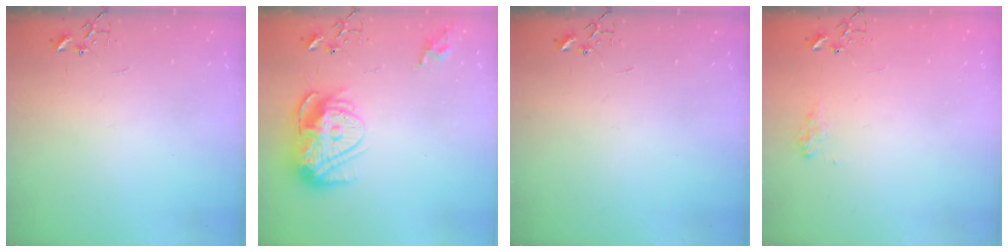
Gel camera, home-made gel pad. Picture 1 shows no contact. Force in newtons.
{"total": 15.3, "press": 15.3, "slide": 0.9}
{"total": 0.0}
{"total": 7.7, "press": 7.7, "slide": 0.4}